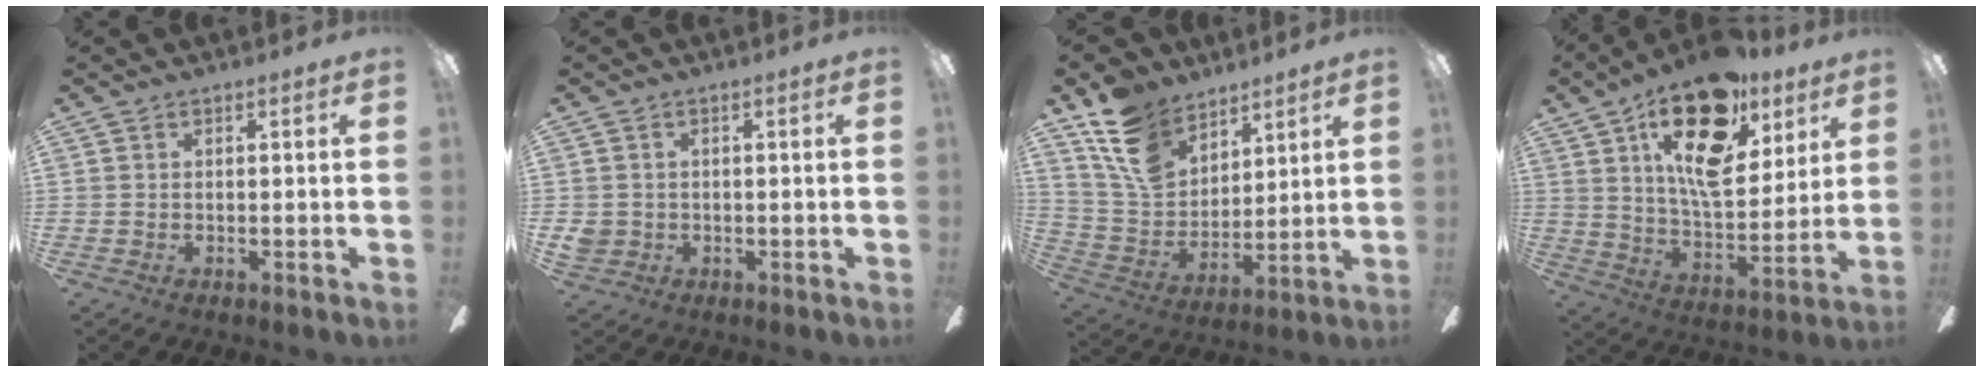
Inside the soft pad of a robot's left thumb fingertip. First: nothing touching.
{"total": 2.9, "force": [0.3, 2.8, 0.9], "torque": [-0.018, 0.006, 0.007]}
{"total": 15.6, "force": [10.5, 9.8, 6.0], "torque": [-0.139, -0.046, 0.210]}
{"total": 22.9, "force": [12.5, 11.0, 15.7], "torque": [-0.237, -0.055, 0.211]}